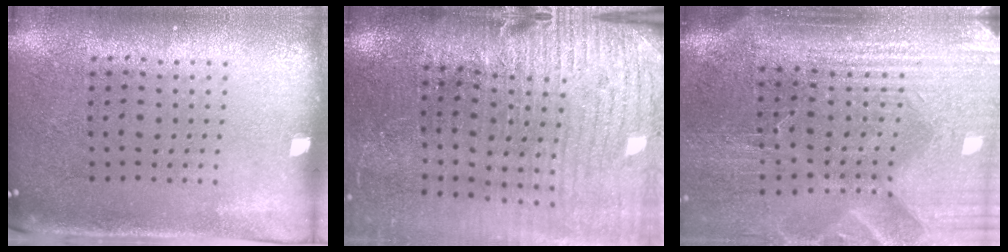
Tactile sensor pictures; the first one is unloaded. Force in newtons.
{"total": 4.0, "press": 3.6, "slide": 1.9}
{"total": 4.9, "press": 4.2, "slide": 2.5}